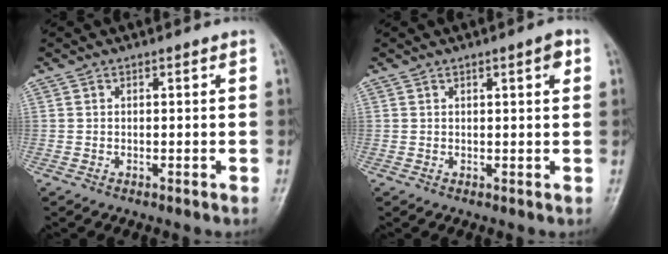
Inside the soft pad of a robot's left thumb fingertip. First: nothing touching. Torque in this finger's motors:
{"motor_torque": [-0.08, 0.00, -0.05, -0.05, 0.07]}